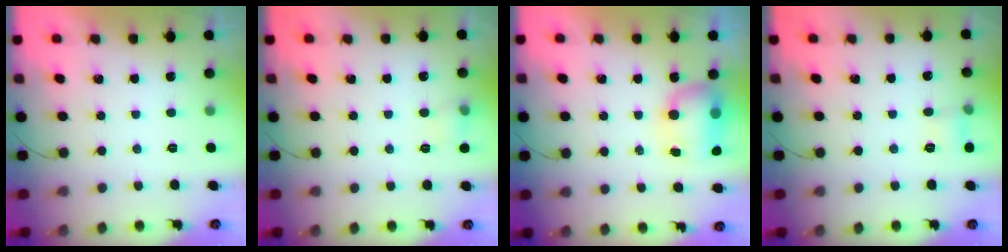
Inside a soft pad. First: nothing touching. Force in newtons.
{"total": 5.5, "press": 5.3, "slide": 1.7}
{"total": 11.7, "press": 9.3, "slide": 7.1}
{"total": 4.9, "press": 4.6, "slide": 1.6}